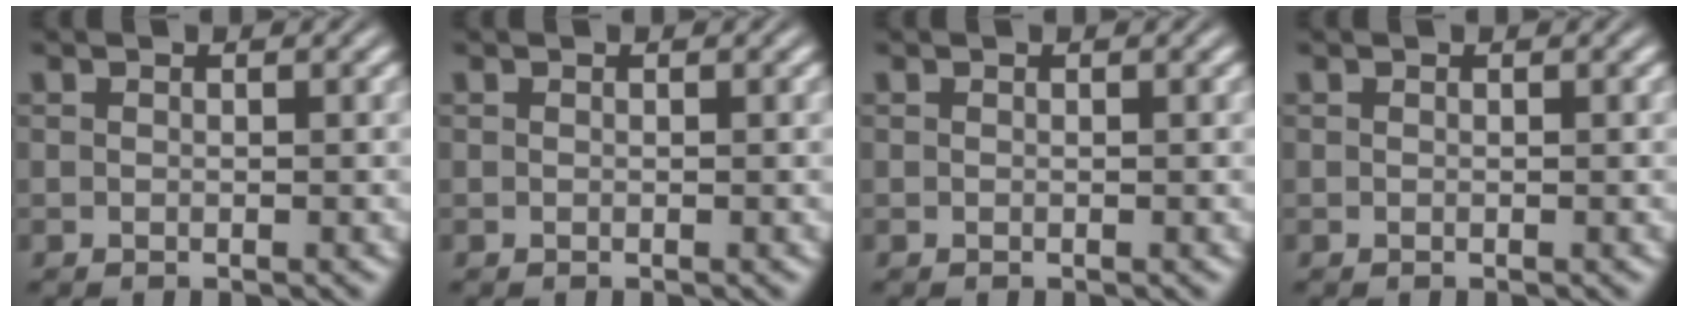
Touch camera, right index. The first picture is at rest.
{"total": 0.0}
{"total": 0.0}
{"total": 0.0}